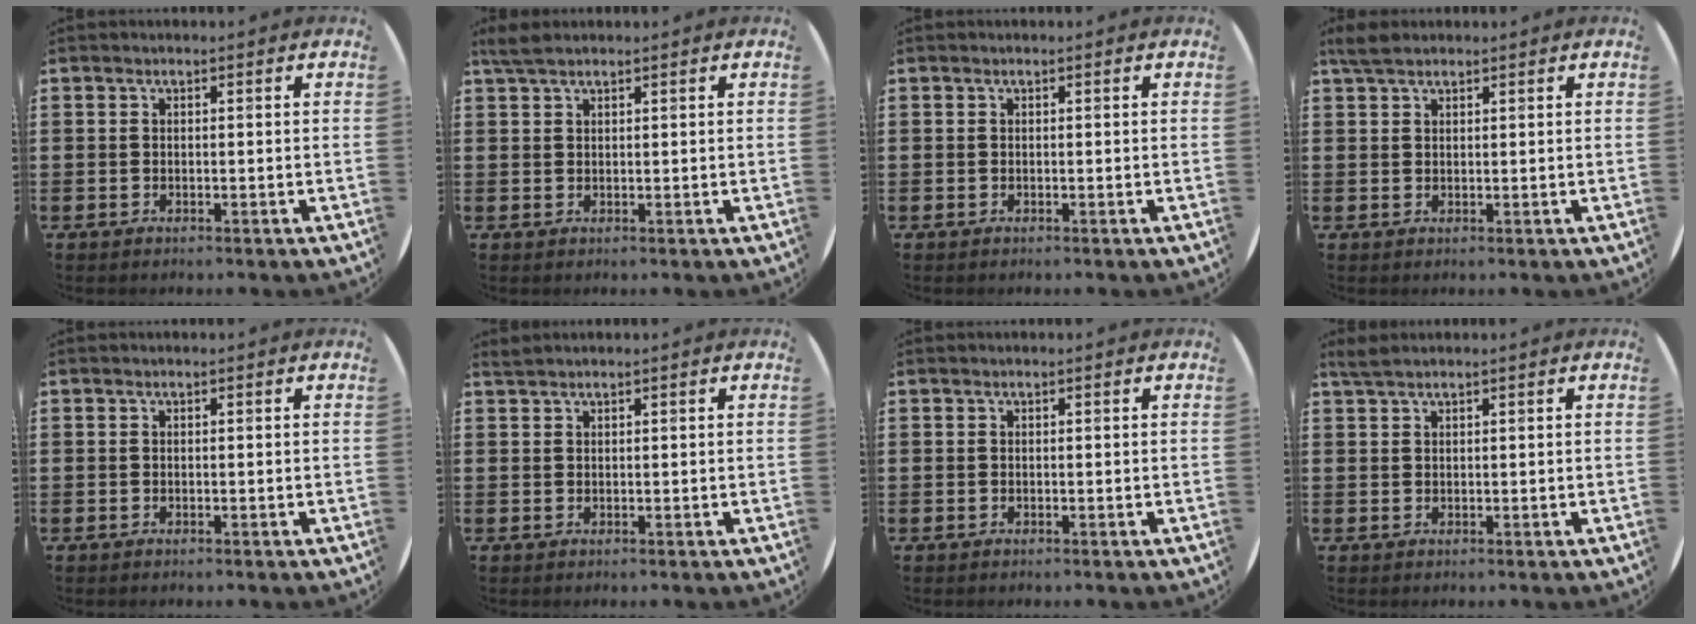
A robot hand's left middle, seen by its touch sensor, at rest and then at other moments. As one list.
[{"total": 1.7, "force": [1.5, 0.2, 0.7], "torque": [-0.016, 0.002, 0.027]}, {"total": 0.0}, {"total": 2.5, "force": [2.1, 0.9, 1.2], "torque": [-0.029, 0.006, 0.039]}, {"total": 0.0}, {"total": 0.7, "force": [0.7, -0.1, 0.0], "torque": [-0.001, 0.000, 0.014]}, {"total": 0.0}, {"total": 1.4, "force": [1.2, 0.1, 0.7], "torque": [-0.015, 0.002, 0.023]}]